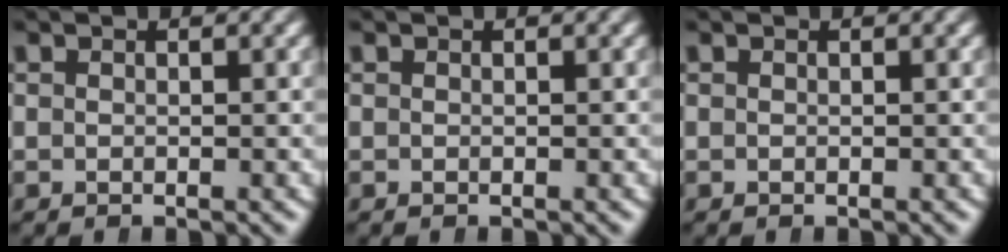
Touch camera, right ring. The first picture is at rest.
{"total": 0.0}
{"total": 0.0}